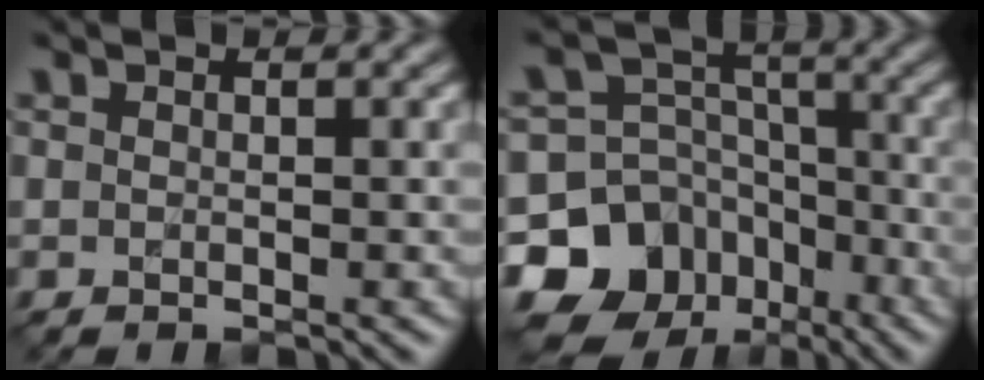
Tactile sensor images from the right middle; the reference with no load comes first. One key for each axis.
{"total": 15.5, "fx": -9.3, "fy": 12.0, "fz": 3.3, "tx": -0.081, "ty": -0.047, "tz": -0.163}